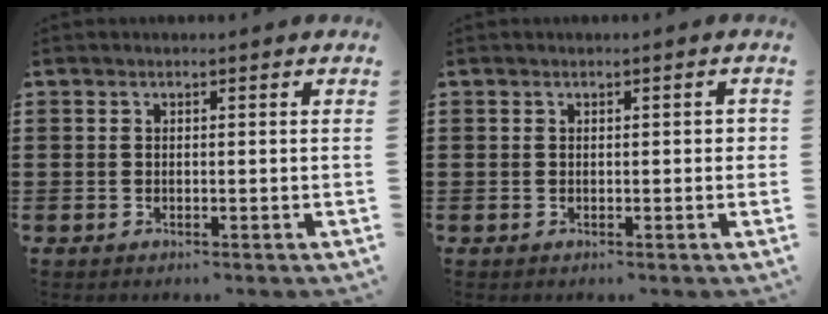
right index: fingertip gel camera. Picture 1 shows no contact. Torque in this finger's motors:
{"motor_torque": [0.42, 0.37, 0.02, 0.03]}